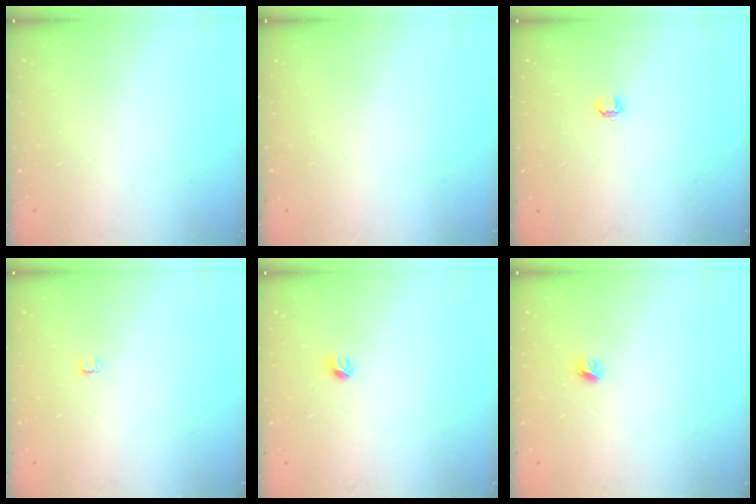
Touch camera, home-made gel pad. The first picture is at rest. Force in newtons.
{"total": 0.0}
{"total": 3.5, "press": 3.5, "slide": 0.2}
{"total": 2.2, "press": 2.2, "slide": 0.3}
{"total": 3.6, "press": 3.5, "slide": 0.7}
{"total": 4.6, "press": 4.5, "slide": 0.9}